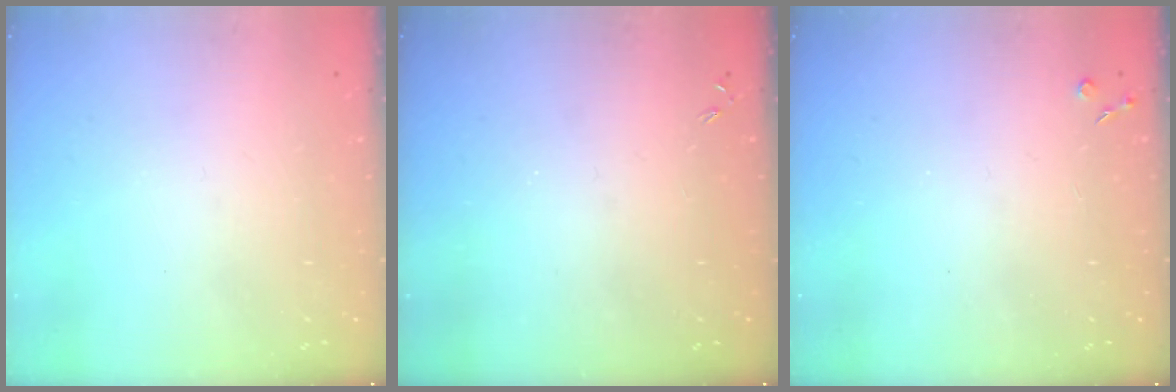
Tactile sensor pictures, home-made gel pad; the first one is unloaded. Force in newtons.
{"total": 0.0}
{"total": 2.8, "press": 2.8, "slide": 0.5}